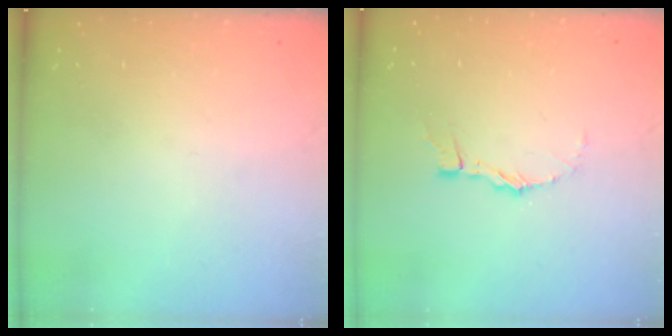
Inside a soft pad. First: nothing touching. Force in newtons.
{"total": 1.6, "press": 1.6, "slide": 0.1}